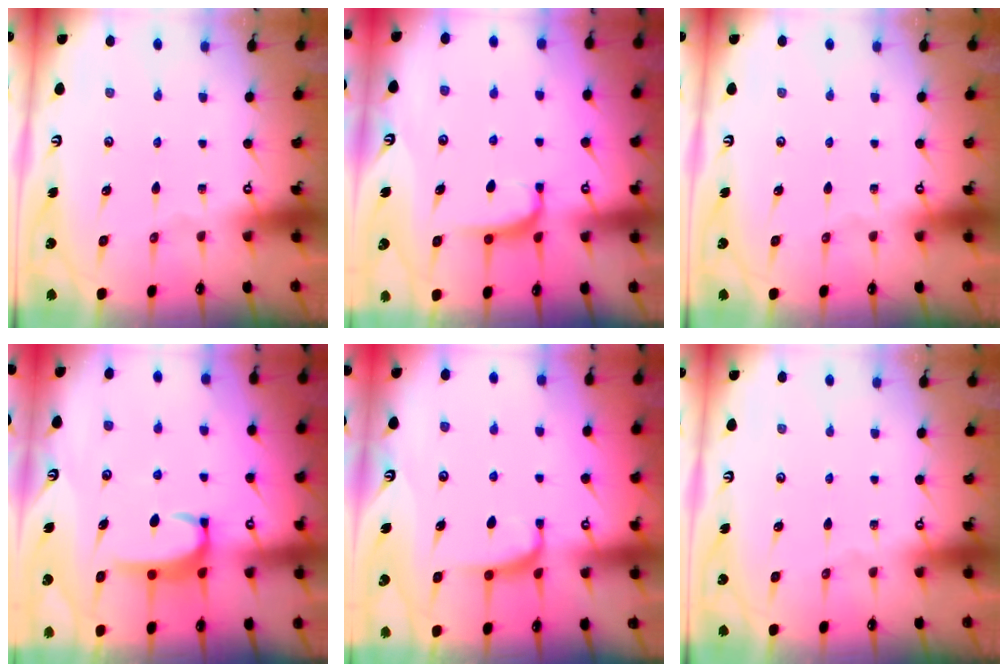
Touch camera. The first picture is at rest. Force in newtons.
{"total": 0.8, "press": 0.7, "slide": 0.4}
{"total": 0.0}
{"total": 2.9, "press": 2.9, "slide": 0.5}
{"total": 1.6, "press": 1.5, "slide": 0.5}
{"total": 0.0}